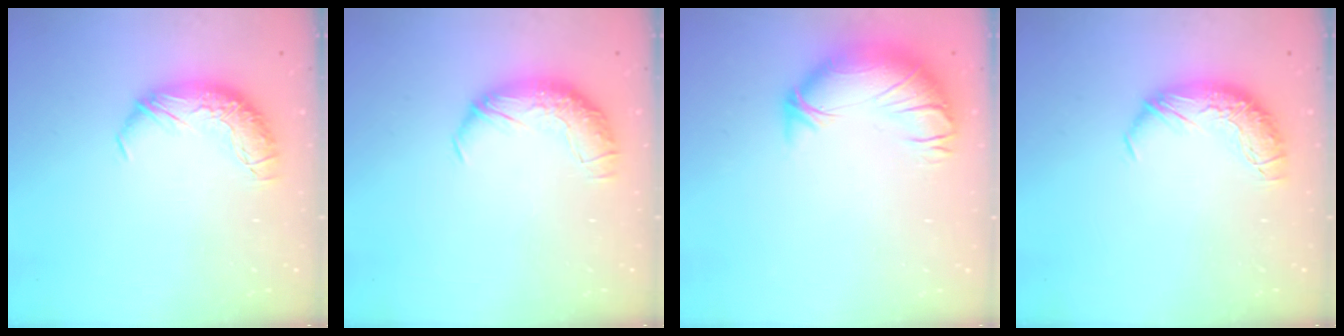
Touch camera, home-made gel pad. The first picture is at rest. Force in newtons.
{"total": 1.7, "press": 0.7, "slide": 1.6}
{"total": 3.2, "press": 0.5, "slide": 3.2}
{"total": 0.0}